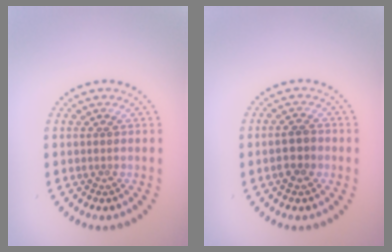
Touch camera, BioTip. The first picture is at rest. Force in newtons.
{"total": 2.3, "press": 2.3, "slide": 0.6}